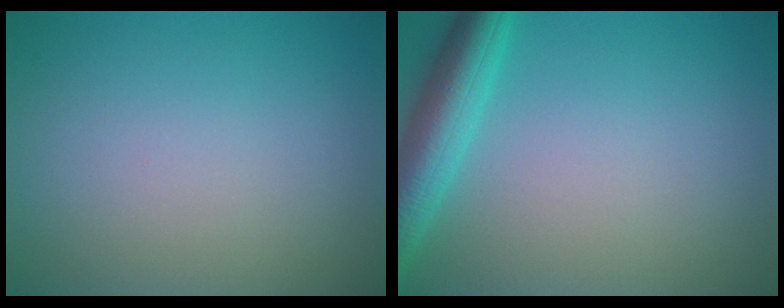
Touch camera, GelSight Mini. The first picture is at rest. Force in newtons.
{"total": 5.1, "press": 5.1, "slide": 0.3}